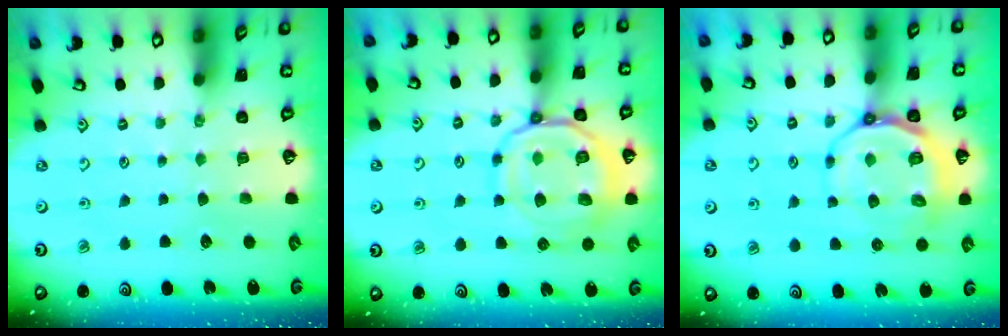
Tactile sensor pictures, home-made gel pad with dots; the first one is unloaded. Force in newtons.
{"total": 15.3, "press": 15.3, "slide": 1.4}
{"total": 11.0, "press": 10.7, "slide": 2.6}